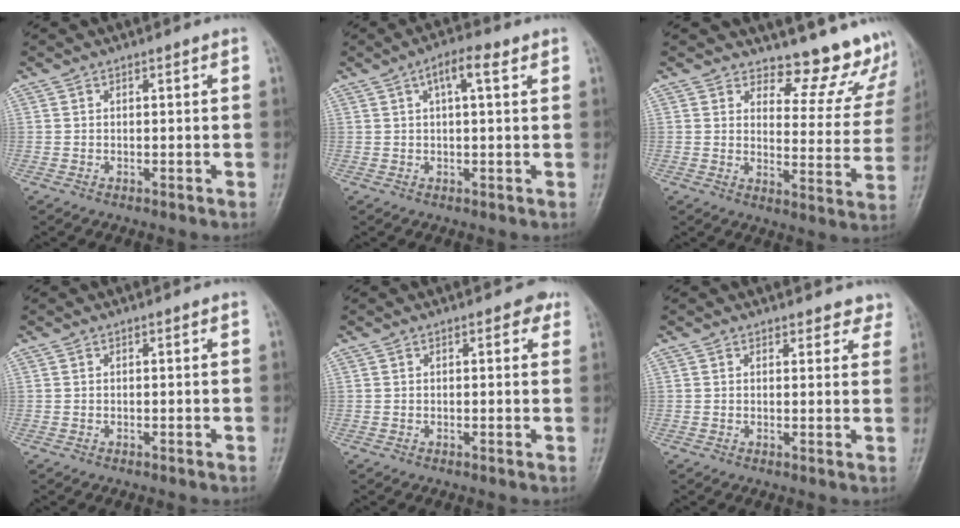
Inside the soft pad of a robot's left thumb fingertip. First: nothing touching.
{"total": 5.2, "force": [2.3, 1.7, 4.4], "torque": [-0.073, 0.012, 0.033]}
{"total": 13.4, "force": [12.2, 4.7, 2.9], "torque": [0.008, -0.126, 0.132]}
{"total": 0.0}
{"total": 1.9, "force": [1.0, 1.2, 1.0], "torque": [0.006, -0.001, 0.007]}
{"total": 4.3, "force": [3.8, 2.0, 0.0], "torque": [0.040, -0.020, 0.024]}